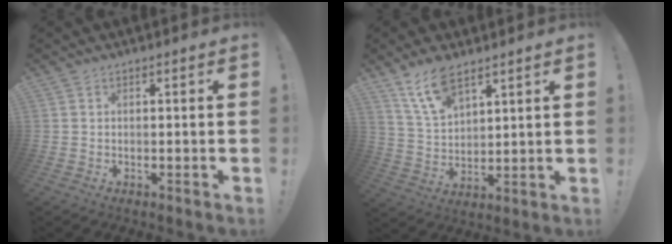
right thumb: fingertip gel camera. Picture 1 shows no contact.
{"total": 10.4, "force": [7.7, 4.5, 5.4], "torque": [-0.112, -0.034, 0.148]}